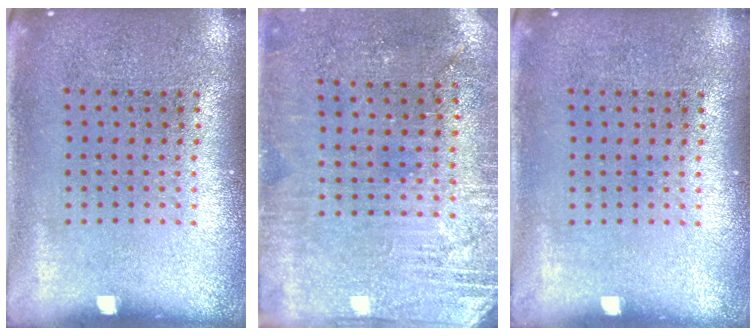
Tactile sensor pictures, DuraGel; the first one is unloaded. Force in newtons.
{"total": 2.8, "press": 2.6, "slide": 1.0}
{"total": 0.0}